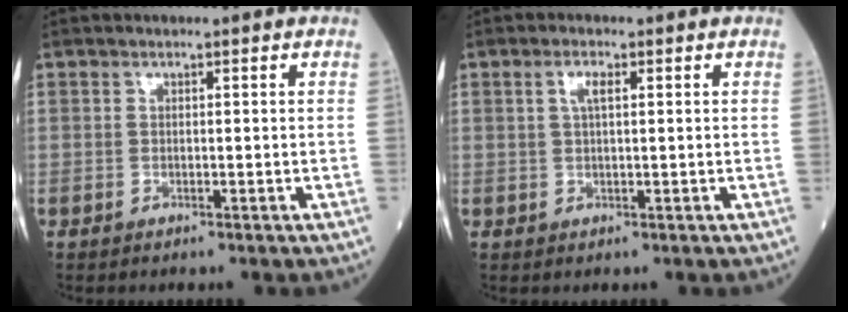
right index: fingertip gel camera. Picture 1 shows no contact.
{"total": 2.2, "force": [0.8, 0.5, 2.0], "torque": [-0.044, 0.005, 0.014]}